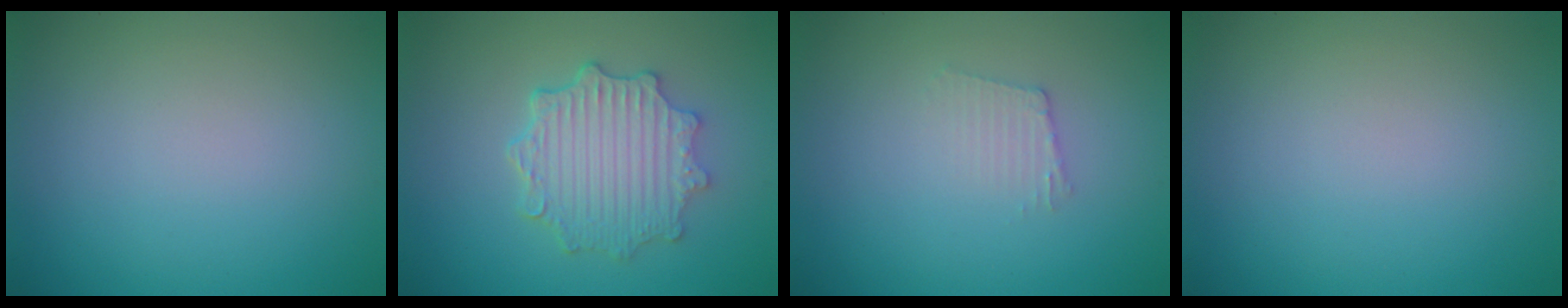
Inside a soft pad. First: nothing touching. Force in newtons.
{"total": 5.2, "press": 4.2, "slide": 3.0}
{"total": 1.2, "press": 1.2, "slide": 0.2}
{"total": 0.0}